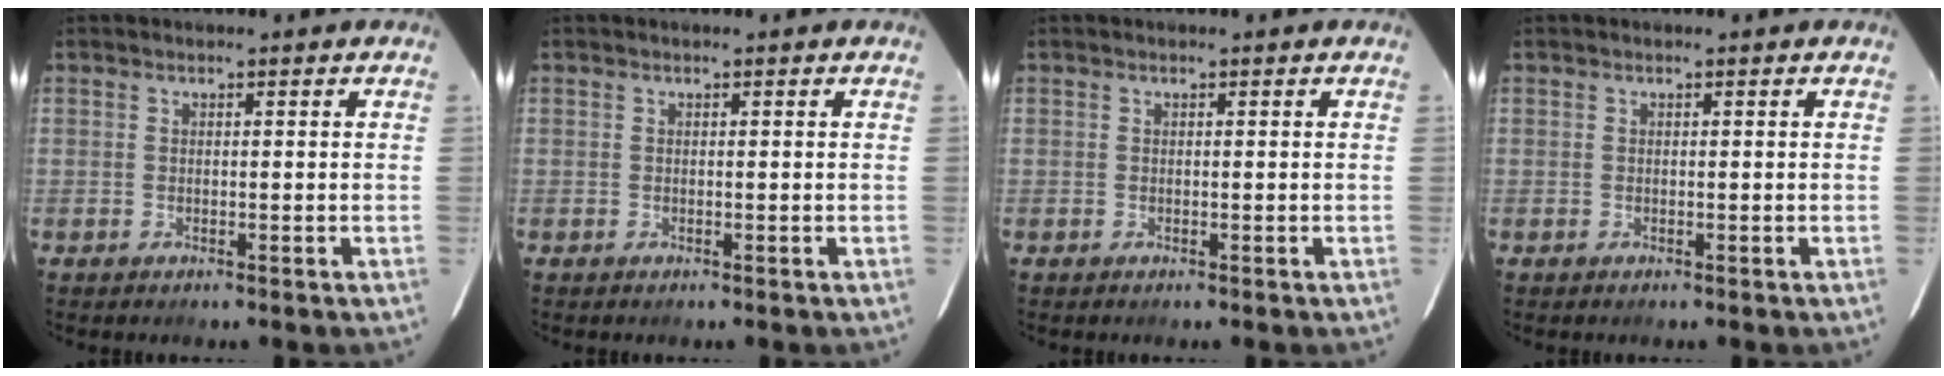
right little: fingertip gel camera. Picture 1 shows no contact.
{"total": 0.0}
{"total": 0.0}
{"total": 0.0}